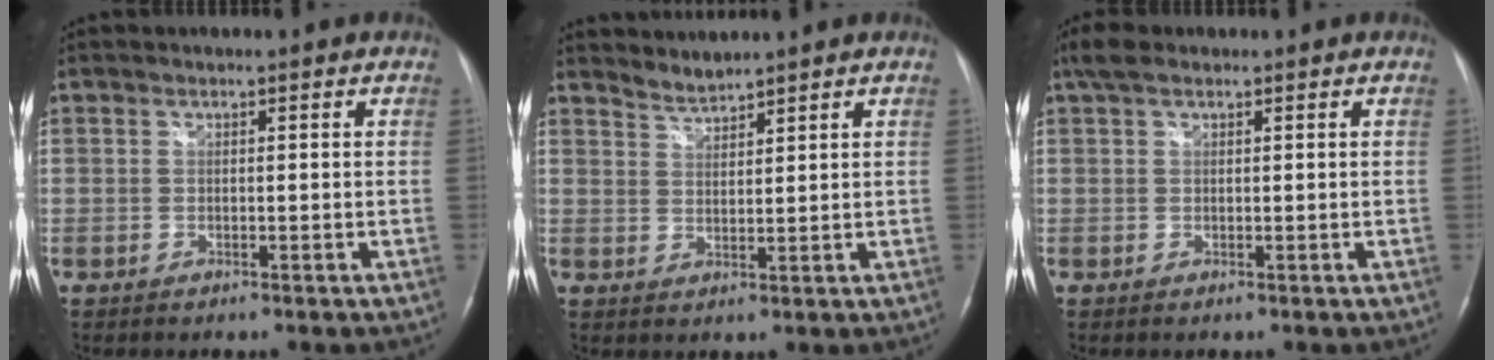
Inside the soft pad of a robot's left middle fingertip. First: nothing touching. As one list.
[{"total": 2.5, "force": [2.5, -0.2, -0.2], "torque": [0.001, 0.000, 0.054]}, {"total": 2.8, "force": [1.9, 1.4, 1.6], "torque": [-0.038, 0.024, 0.037]}]